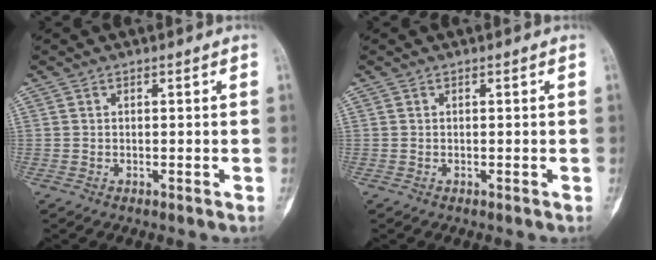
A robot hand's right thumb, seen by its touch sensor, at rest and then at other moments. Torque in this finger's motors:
{"motor_torque": [0.00, 0.00, 0.03, -0.03, 0.00]}